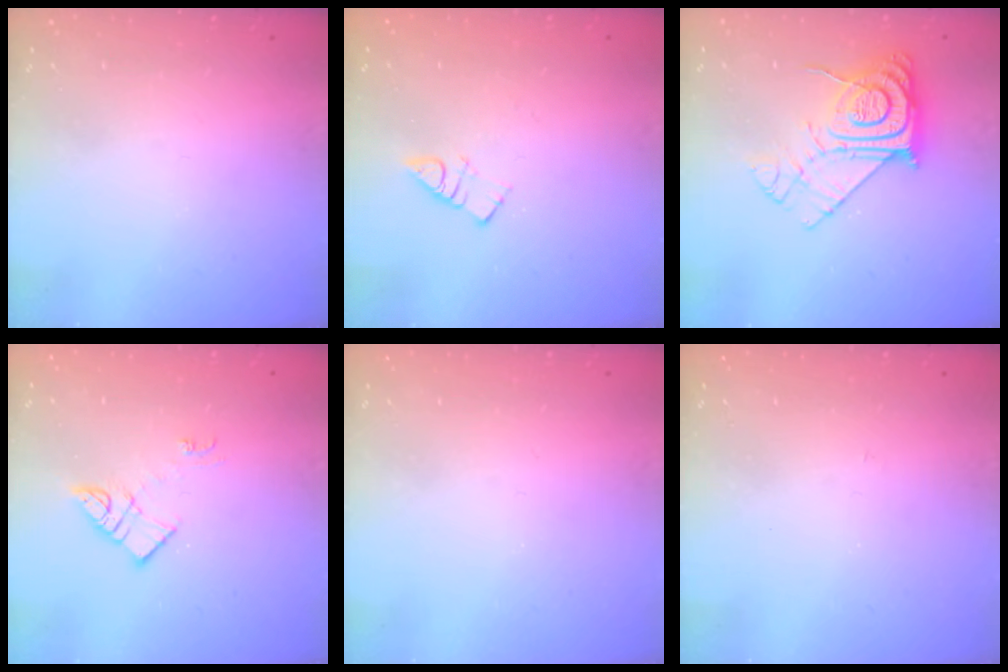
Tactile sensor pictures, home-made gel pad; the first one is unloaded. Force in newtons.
{"total": 4.0, "press": 4.0, "slide": 0.4}
{"total": 15.1, "press": 15.0, "slide": 1.6}
{"total": 6.4, "press": 6.4, "slide": 0.6}
{"total": 0.0}
{"total": 2.7, "press": 2.7, "slide": 0.3}